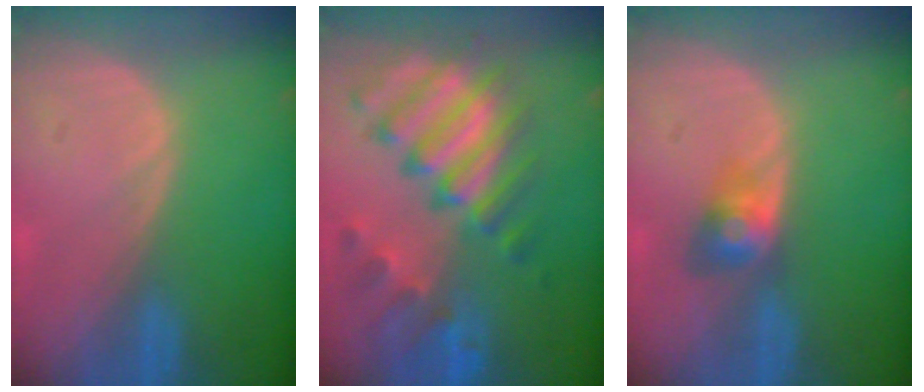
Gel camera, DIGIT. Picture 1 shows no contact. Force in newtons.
{"total": 11.5, "press": 9.8, "slide": 6.0}
{"total": 3.4, "press": 3.4, "slide": 0.2}